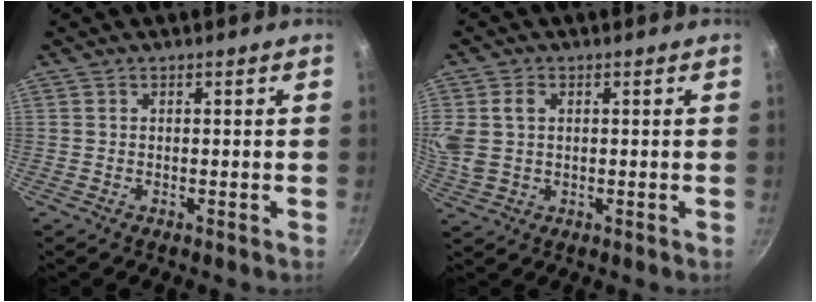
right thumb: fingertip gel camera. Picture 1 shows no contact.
{"total": 7.6, "force": [1.6, 5.6, 4.9], "torque": [-0.102, 0.003, 0.034]}